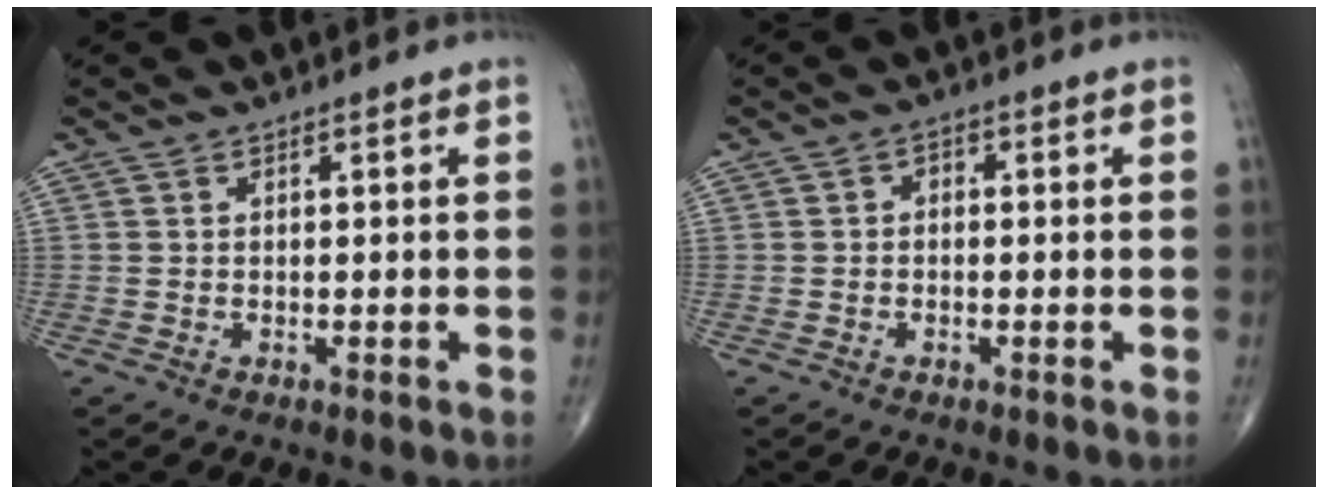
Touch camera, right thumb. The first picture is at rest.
{"total": 1.5, "force": [-0.1, 1.1, 1.0], "torque": [-0.006, 0.008, -0.008]}